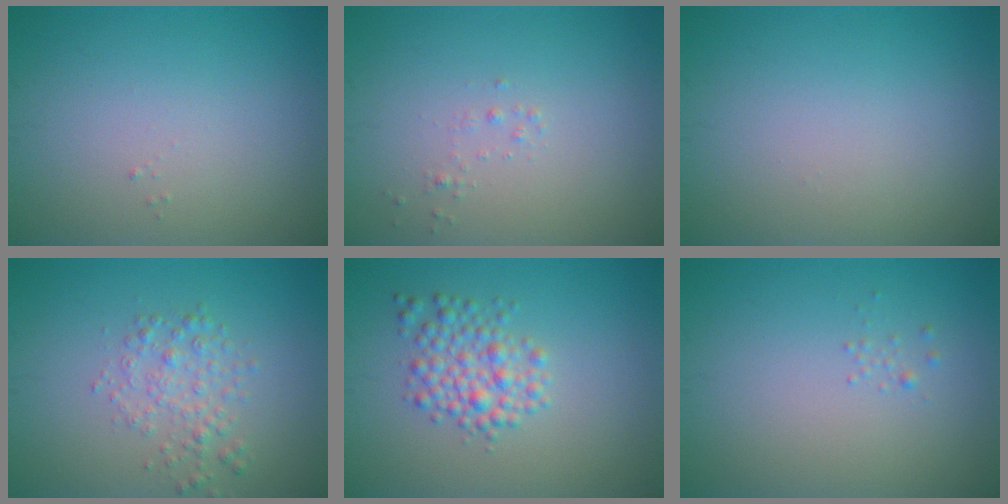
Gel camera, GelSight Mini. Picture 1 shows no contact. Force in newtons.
{"total": 0.6, "press": 0.6, "slide": 0.0}
{"total": 0.0}
{"total": 2.4, "press": 2.4, "slide": 0.1}
{"total": 3.3, "press": 3.3, "slide": 0.1}
{"total": 0.7, "press": 0.7, "slide": 0.1}